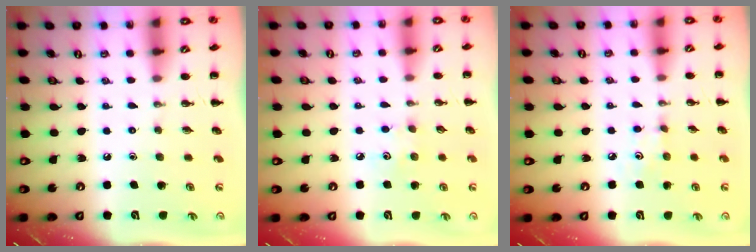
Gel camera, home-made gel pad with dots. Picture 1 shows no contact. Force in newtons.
{"total": 3.7, "press": 3.6, "slide": 0.9}
{"total": 3.9, "press": 3.8, "slide": 1.2}